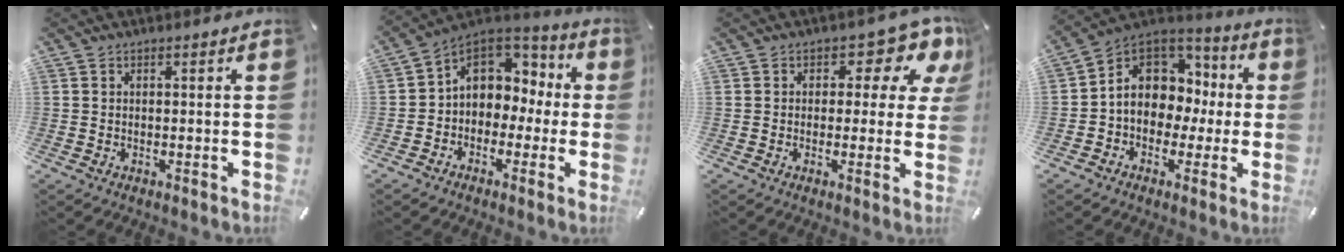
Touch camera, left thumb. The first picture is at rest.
{"total": 9.0, "force": [1.9, 7.9, 3.8], "torque": [-0.062, -0.006, 0.039]}
{"total": 8.9, "force": [3.6, 5.0, 6.3], "torque": [-0.072, -0.025, 0.058]}
{"total": 10.3, "force": [0.8, 9.0, 5.0], "torque": [-0.104, -0.009, 0.018]}